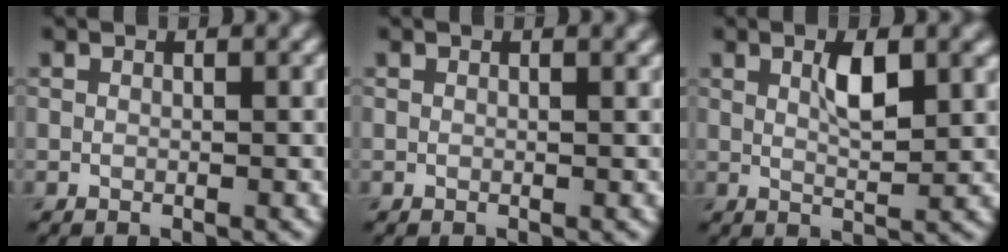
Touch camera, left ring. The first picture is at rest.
{"total": 0.6, "force": [0.4, 0.2, 0.4], "torque": [-0.001, 0.004, 0.005]}
{"total": 3.7, "force": [1.2, 1.1, 3.3], "torque": [-0.060, 0.002, 0.021]}